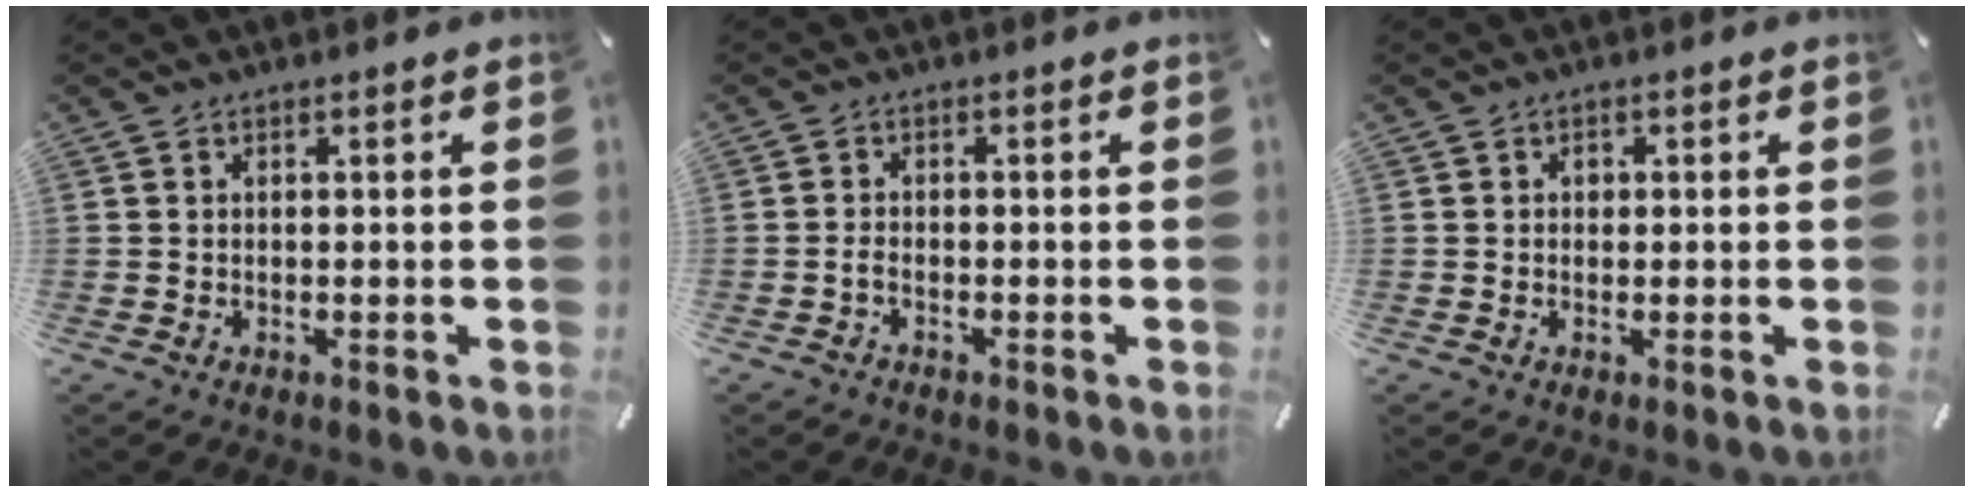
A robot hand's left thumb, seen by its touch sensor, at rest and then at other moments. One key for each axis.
{"total": 1.6, "fx": -1.0, "fy": 0.8, "fz": 0.9, "tx": -0.019, "ty": 0.003, "tz": -0.019}
{"total": 1.1, "fx": 0.1, "fy": 1.0, "fz": 0.4, "tx": 0.006, "ty": -0.001, "tz": -0.005}